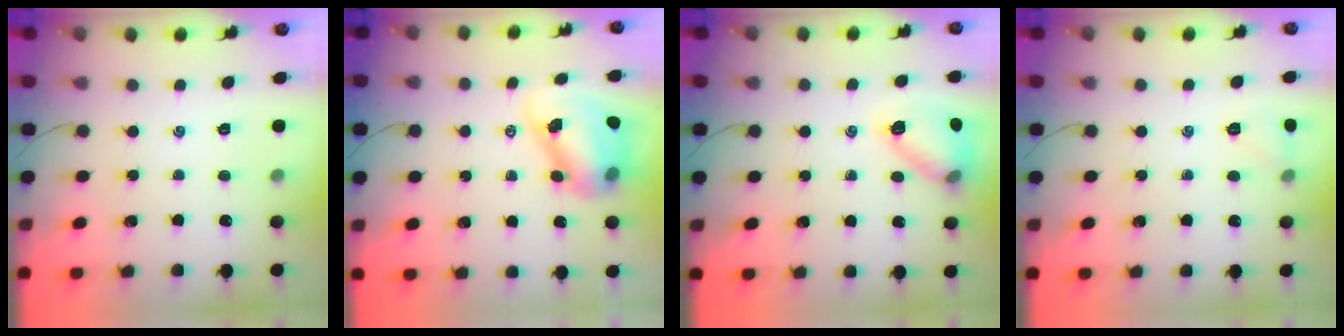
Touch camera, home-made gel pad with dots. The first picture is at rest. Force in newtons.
{"total": 9.5, "press": 9.0, "slide": 2.8}
{"total": 13.4, "press": 13.4, "slide": 0.6}
{"total": 5.6, "press": 5.4, "slide": 1.5}